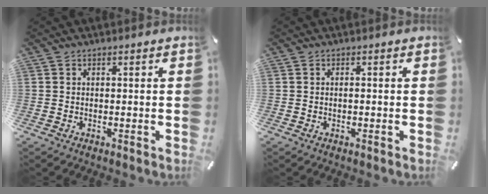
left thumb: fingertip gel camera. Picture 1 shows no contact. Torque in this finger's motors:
{"motor_torque": [-0.17, -0.60, 0.19, 0.53, -0.18]}